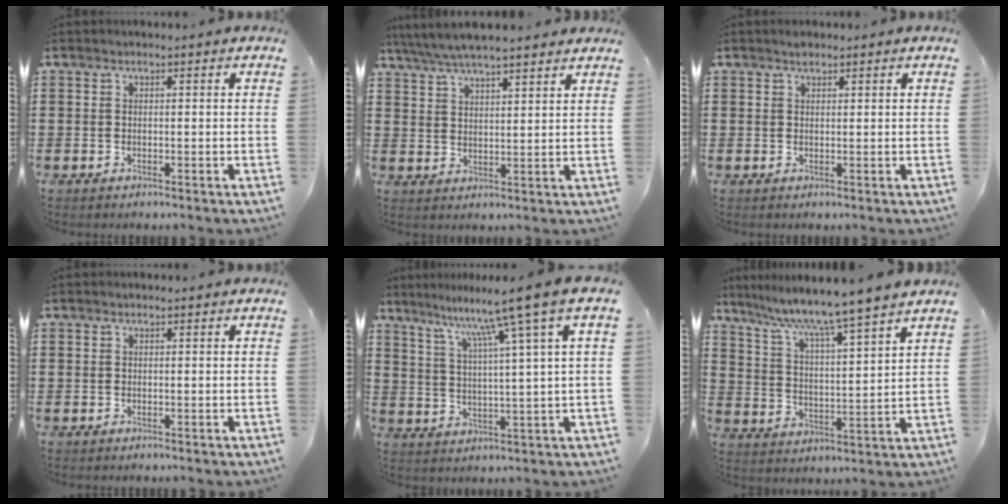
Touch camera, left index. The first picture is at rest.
{"total": 5.2, "force": [4.8, 0.6, 1.9], "torque": [-0.053, -0.014, 0.085]}
{"total": 1.3, "force": [1.0, 0.6, 0.5], "torque": [-0.013, 0.002, 0.020]}
{"total": 0.0}
{"total": 9.6, "force": [6.8, -1.9, 6.5], "torque": [-0.140, -0.035, 0.102]}
{"total": 6.8, "force": [5.8, -1.3, 3.2], "torque": [-0.087, -0.044, 0.090]}